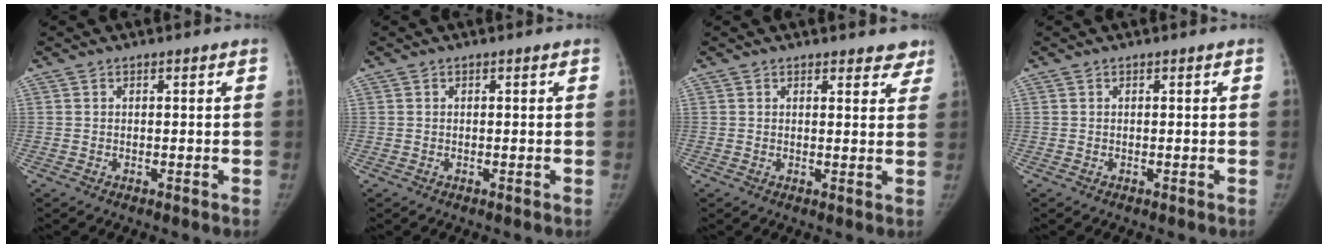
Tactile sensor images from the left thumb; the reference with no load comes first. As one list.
[{"total": 0.0}, {"total": 4.8, "force": [4.1, 2.0, 1.3], "torque": [0.021, -0.021, 0.038]}, {"total": 0.0}]